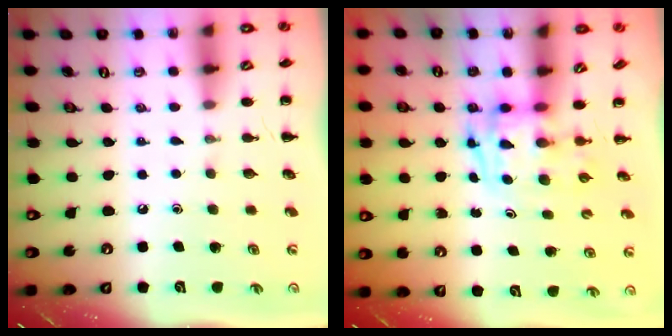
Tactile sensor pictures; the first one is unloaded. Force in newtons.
{"total": 3.3, "press": 3.2, "slide": 0.6}